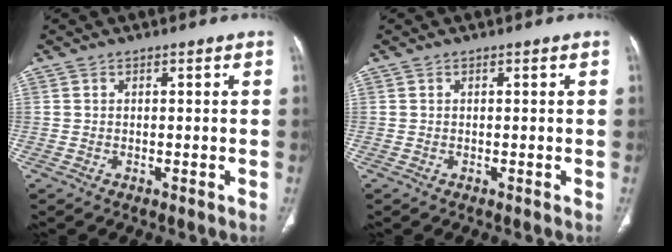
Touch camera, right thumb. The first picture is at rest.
{"total": 0.0}